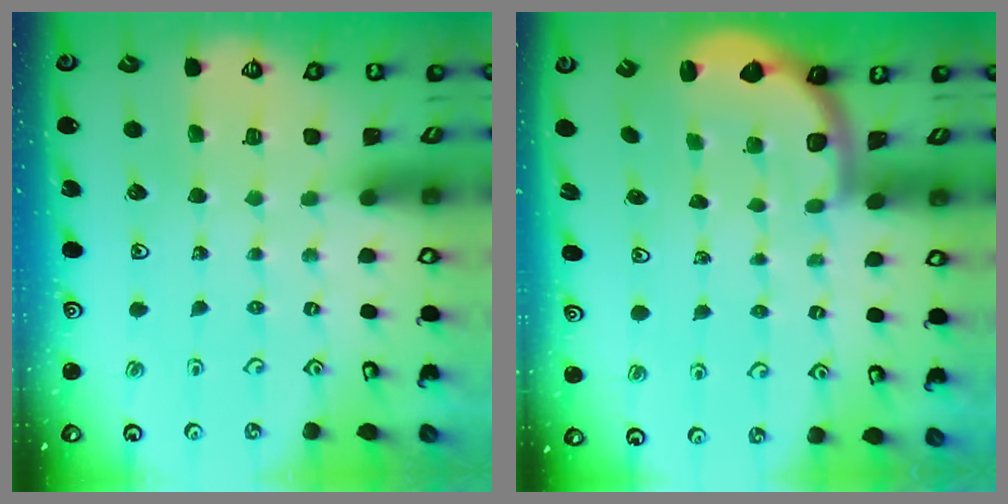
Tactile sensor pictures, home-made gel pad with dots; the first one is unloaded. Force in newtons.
{"total": 2.1, "press": 2.0, "slide": 0.7}